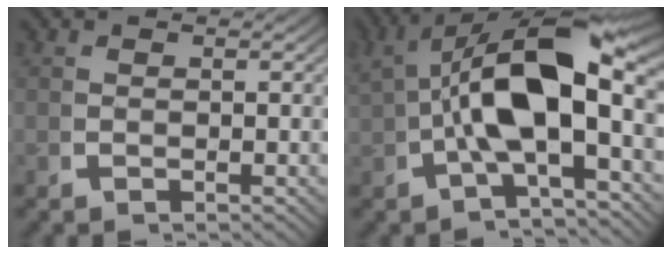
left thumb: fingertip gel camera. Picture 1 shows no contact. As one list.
[{"total": 13.5, "force": [1.4, 6.5, 11.8], "torque": [-0.199, -0.019, 0.031]}]